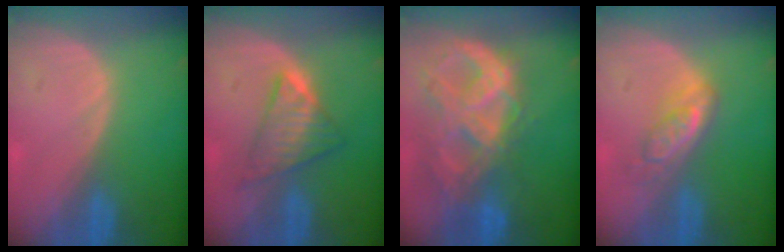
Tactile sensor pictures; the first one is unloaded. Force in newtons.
{"total": 5.8, "press": 5.8, "slide": 0.8}
{"total": 10.9, "press": 9.3, "slide": 5.8}
{"total": 5.0, "press": 4.6, "slide": 2.0}